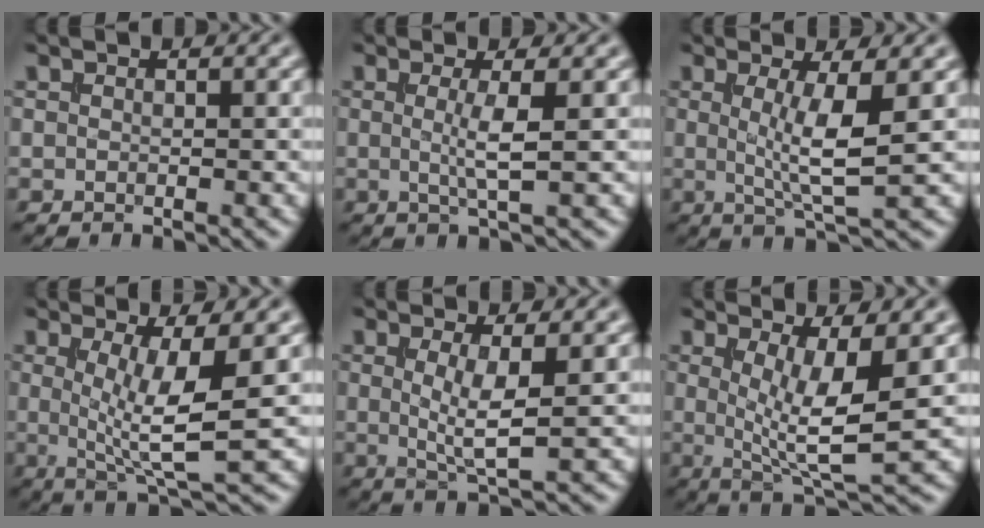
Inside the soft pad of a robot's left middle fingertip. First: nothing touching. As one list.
[{"total": 2.6, "force": [0.2, 0.4, 2.6], "torque": [-0.047, -0.004, -0.002]}, {"total": 4.8, "force": [0.4, 0.9, 4.7], "torque": [-0.082, -0.010, 0.009]}, {"total": 6.1, "force": [0.4, 1.4, 5.9], "torque": [-0.101, -0.010, 0.008]}, {"total": 3.4, "force": [0.4, 0.6, 3.3], "torque": [-0.065, -0.011, 0.008]}, {"total": 6.3, "force": [0.4, 1.6, 6.1], "torque": [-0.103, -0.015, 0.011]}]